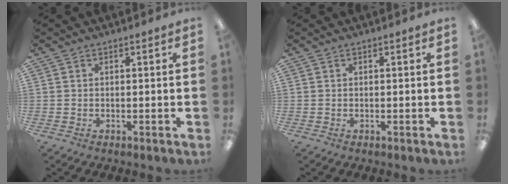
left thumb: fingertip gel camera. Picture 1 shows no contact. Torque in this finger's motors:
{"motor_torque": [0.00, 0.00, 0.00, 0.00, 0.00]}